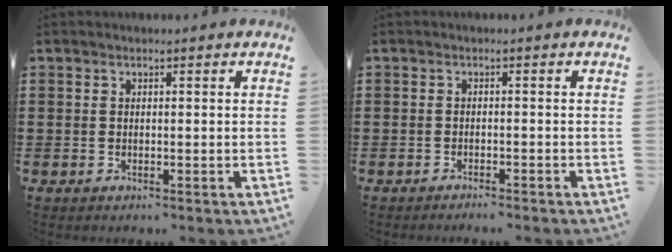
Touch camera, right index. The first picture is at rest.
{"total": 1.1, "force": [-1.1, -0.1, 0.1], "torque": [-0.004, -0.001, -0.023]}